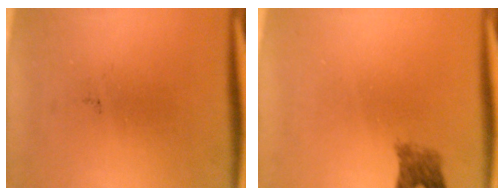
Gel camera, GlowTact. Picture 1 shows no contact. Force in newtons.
{"total": 2.7}